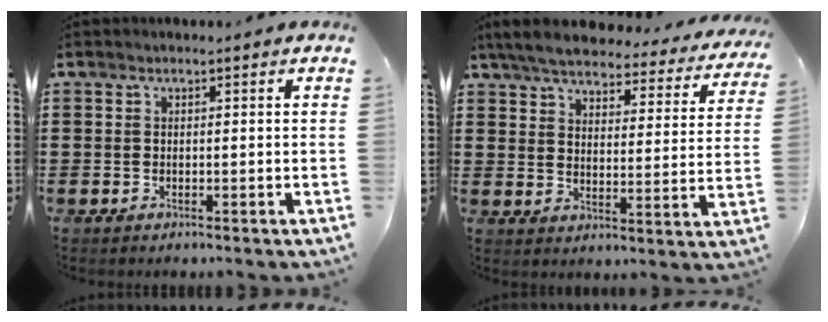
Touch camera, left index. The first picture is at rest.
{"total": 5.6, "force": [5.2, 0.7, 2.0], "torque": [-0.066, -0.032, 0.088]}